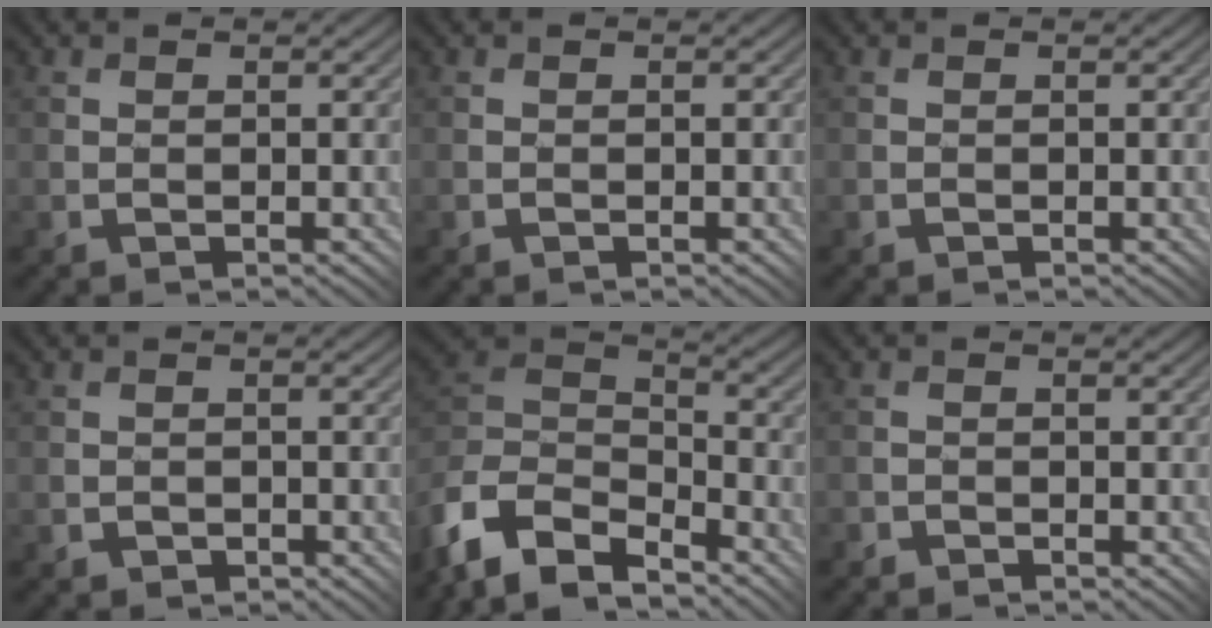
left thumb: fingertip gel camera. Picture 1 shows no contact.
{"total": 0.0}
{"total": 0.0}
{"total": 1.0, "force": [-0.8, 0.6, 0.1], "torque": [0.002, 0.000, -0.015]}
{"total": 12.8, "force": [-9.5, 6.1, 6.1], "torque": [-0.167, -0.008, -0.168]}
{"total": 1.2, "force": [-1.1, 0.2, -0.5], "torque": [0.022, 0.011, -0.024]}